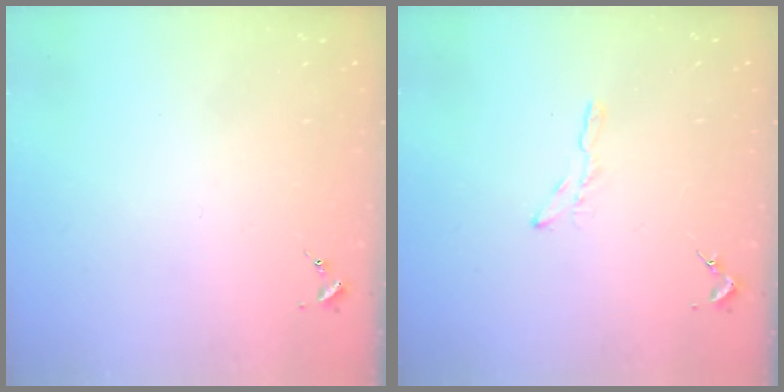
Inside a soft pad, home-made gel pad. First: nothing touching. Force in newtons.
{"total": 3.6, "press": 3.5, "slide": 0.4}